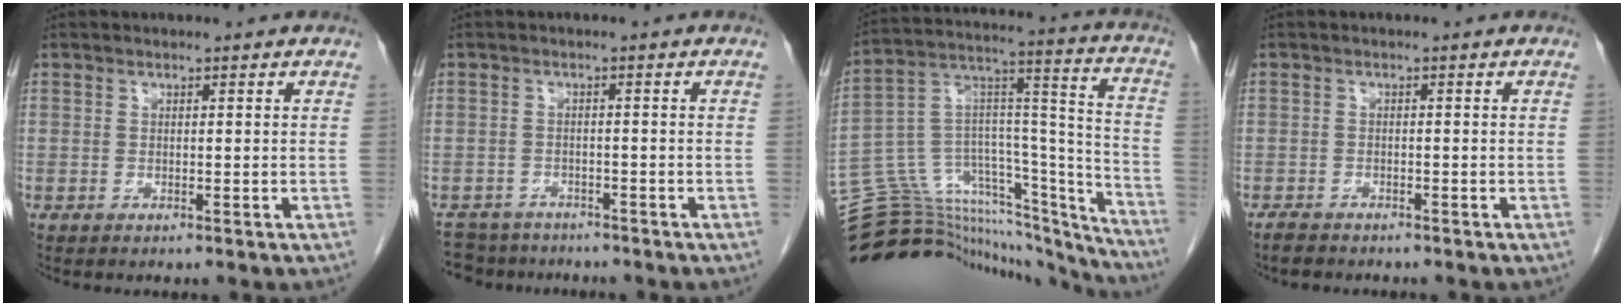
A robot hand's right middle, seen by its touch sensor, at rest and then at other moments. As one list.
[{"total": 5.8, "force": [-5.2, 2.5, -0.1], "torque": [0.004, 0.002, -0.081]}, {"total": 33.7, "force": [-30.8, 8.0, 11.0], "torque": [-0.143, 0.030, -0.446]}, {"total": 2.8, "force": [-2.4, 1.0, 0.9], "torque": [-0.021, -0.005, -0.036]}]